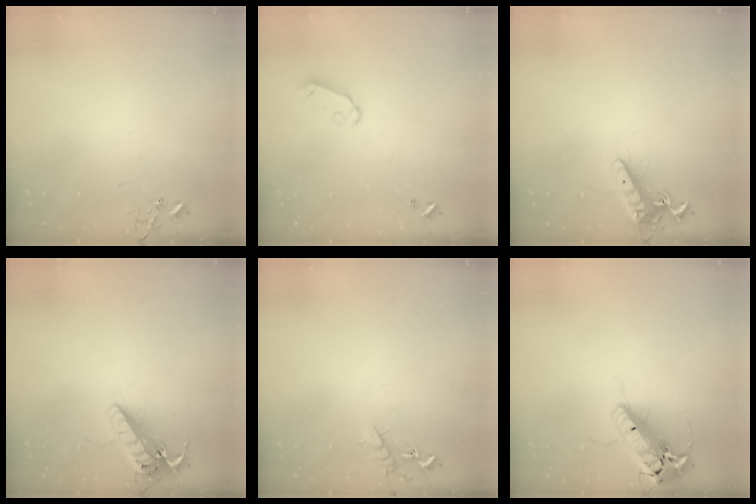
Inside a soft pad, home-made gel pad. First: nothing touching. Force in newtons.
{"total": 6.2, "press": 6.2, "slide": 0.6}
{"total": 12.7, "press": 12.6, "slide": 1.5}
{"total": 15.8, "press": 15.6, "slide": 2.7}
{"total": 7.0, "press": 6.9, "slide": 0.6}
{"total": 22.0, "press": 21.5, "slide": 4.5}